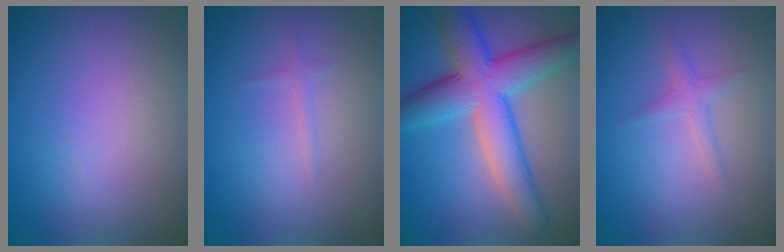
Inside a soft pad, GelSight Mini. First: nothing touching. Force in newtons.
{"total": 0.7, "press": 0.7, "slide": 0.1}
{"total": 8.7, "press": 8.7, "slide": 0.3}
{"total": 1.3, "press": 1.3, "slide": 0.0}